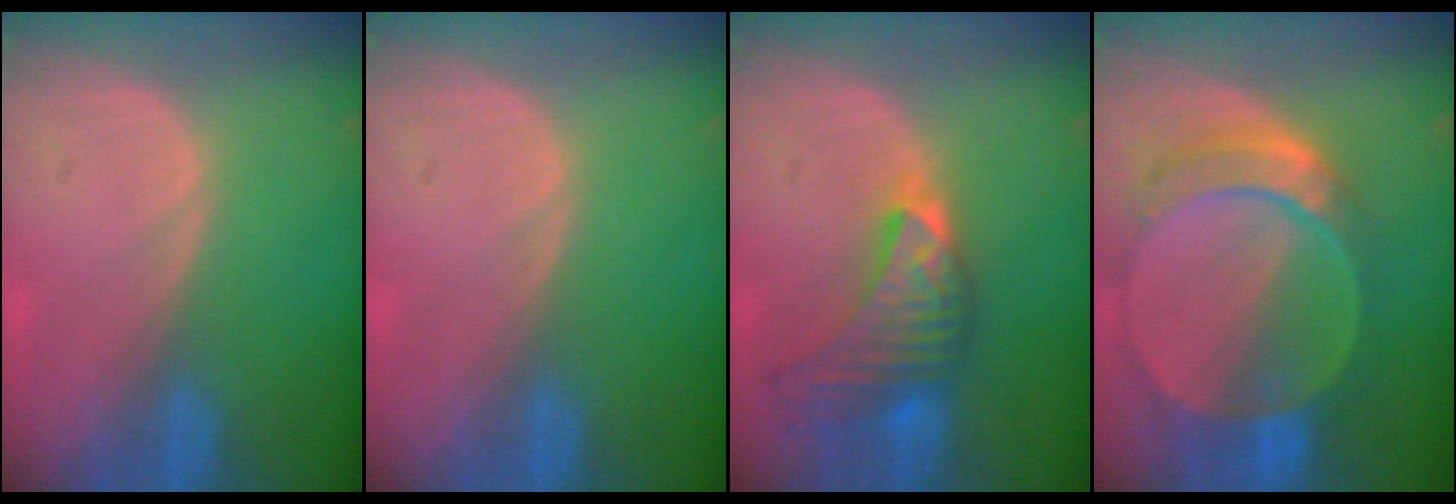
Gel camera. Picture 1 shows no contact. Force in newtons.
{"total": 0.0}
{"total": 8.0, "press": 7.9, "slide": 1.4}
{"total": 9.6, "press": 8.4, "slide": 4.7}